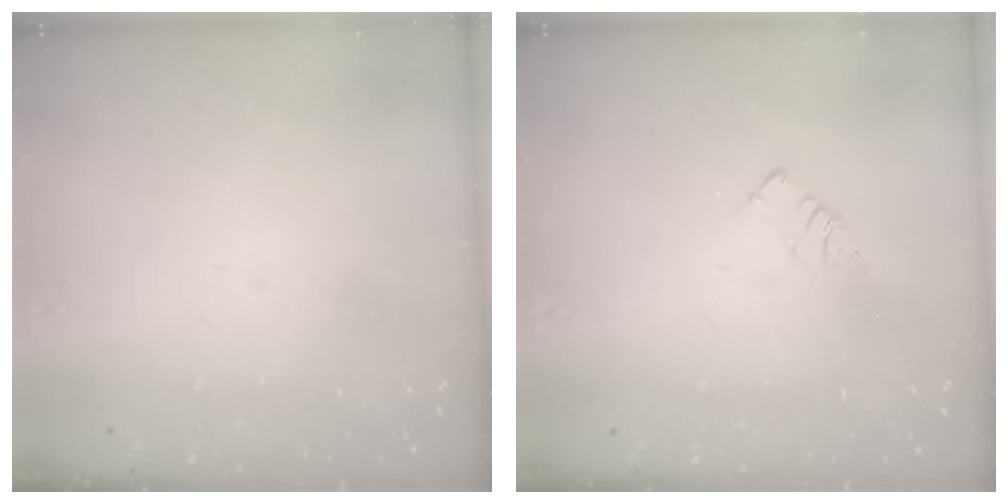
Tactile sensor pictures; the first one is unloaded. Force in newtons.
{"total": 2.9, "press": 2.9, "slide": 0.4}